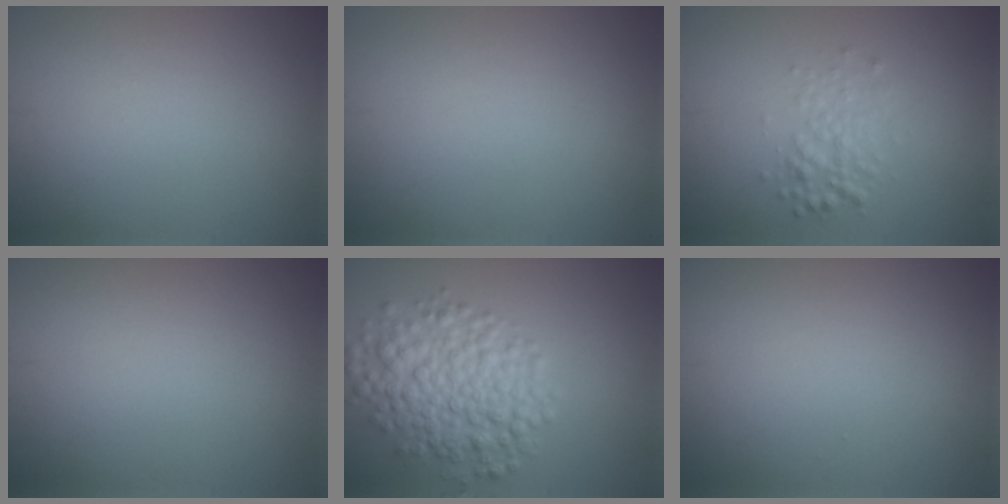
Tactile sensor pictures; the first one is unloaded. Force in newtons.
{"total": 0.0}
{"total": 2.3, "press": 2.3, "slide": 0.1}
{"total": 0.0}
{"total": 6.2, "press": 6.2, "slide": 0.1}
{"total": 0.0}